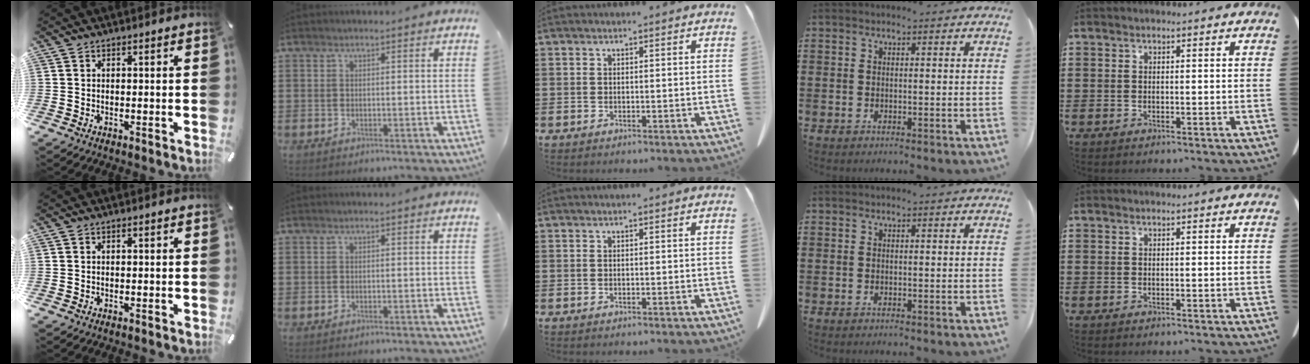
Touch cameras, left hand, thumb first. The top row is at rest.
{}